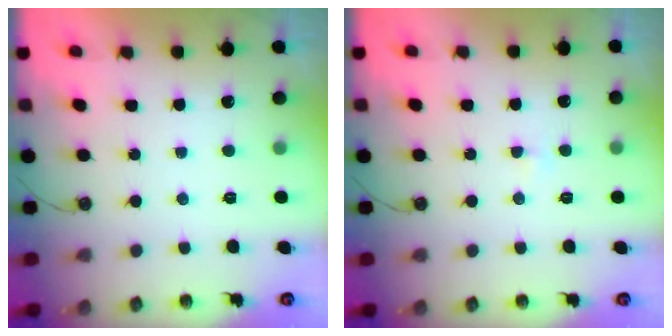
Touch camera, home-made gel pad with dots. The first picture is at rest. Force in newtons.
{"total": 2.1, "press": 2.1, "slide": 0.4}